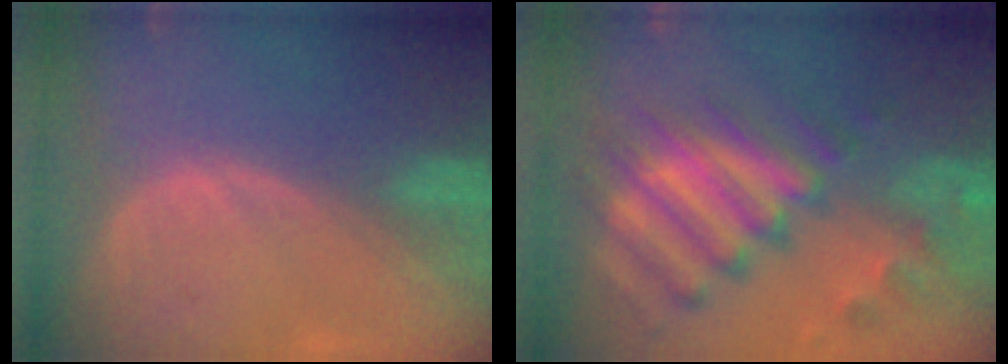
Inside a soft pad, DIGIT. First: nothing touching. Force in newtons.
{"total": 12.8, "press": 10.6, "slide": 7.1}